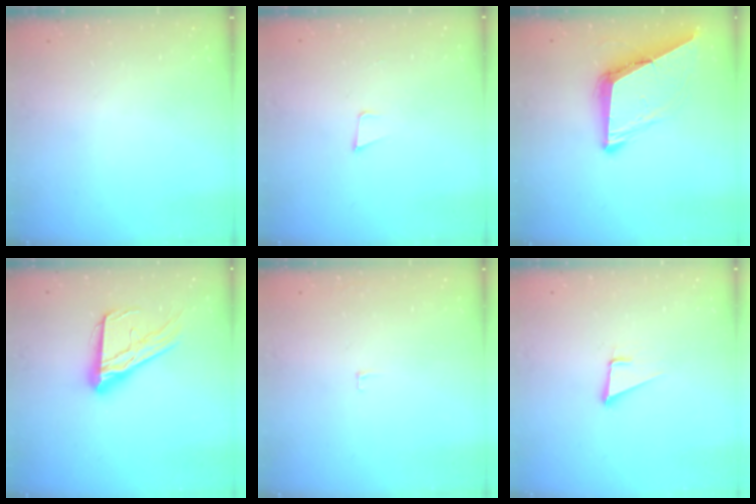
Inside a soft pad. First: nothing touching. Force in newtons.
{"total": 3.6, "press": 2.4, "slide": 2.6}
{"total": 9.5, "press": 9.4, "slide": 1.6}
{"total": 16.5, "press": 16.4, "slide": 1.5}
{"total": 3.4, "press": 3.4, "slide": 0.3}
{"total": 3.7, "press": 2.9, "slide": 2.3}